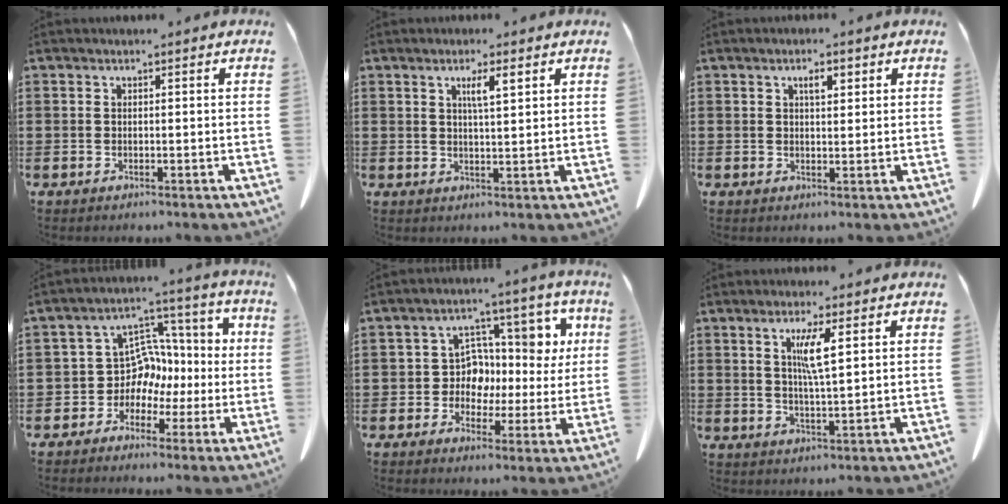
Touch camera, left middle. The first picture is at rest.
{"total": 3.0, "force": [1.6, 0.2, 2.6], "torque": [-0.045, -0.002, 0.023]}
{"total": 2.2, "force": [1.1, 0.7, 1.8], "torque": [-0.029, 0.001, 0.016]}
{"total": 8.9, "force": [-0.4, 8.1, 3.8], "torque": [-0.089, 0.000, -0.001]}
{"total": 7.6, "force": [1.7, 6.4, 3.7], "torque": [-0.088, -0.008, 0.029]}
{"total": 4.7, "force": [2.0, 0.4, 4.2], "torque": [-0.089, 0.001, 0.031]}